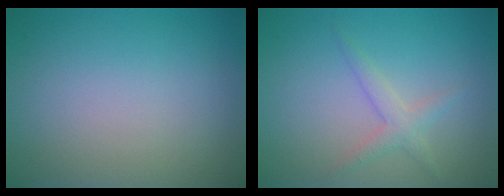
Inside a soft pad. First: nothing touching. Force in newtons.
{"total": 1.8, "press": 1.8, "slide": 0.1}